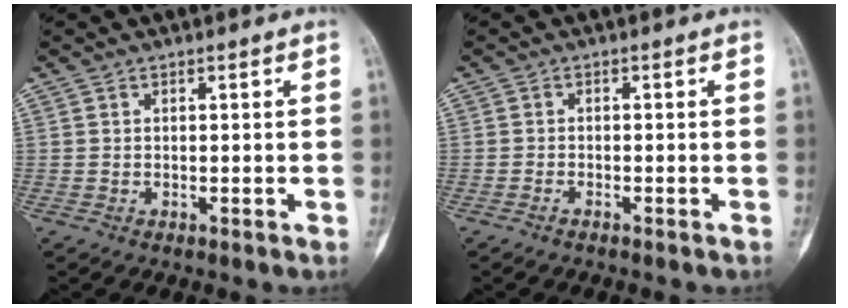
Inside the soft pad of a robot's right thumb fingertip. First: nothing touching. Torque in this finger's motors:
{"motor_torque": [-0.69, -0.24, -0.31, -0.07, -0.05]}